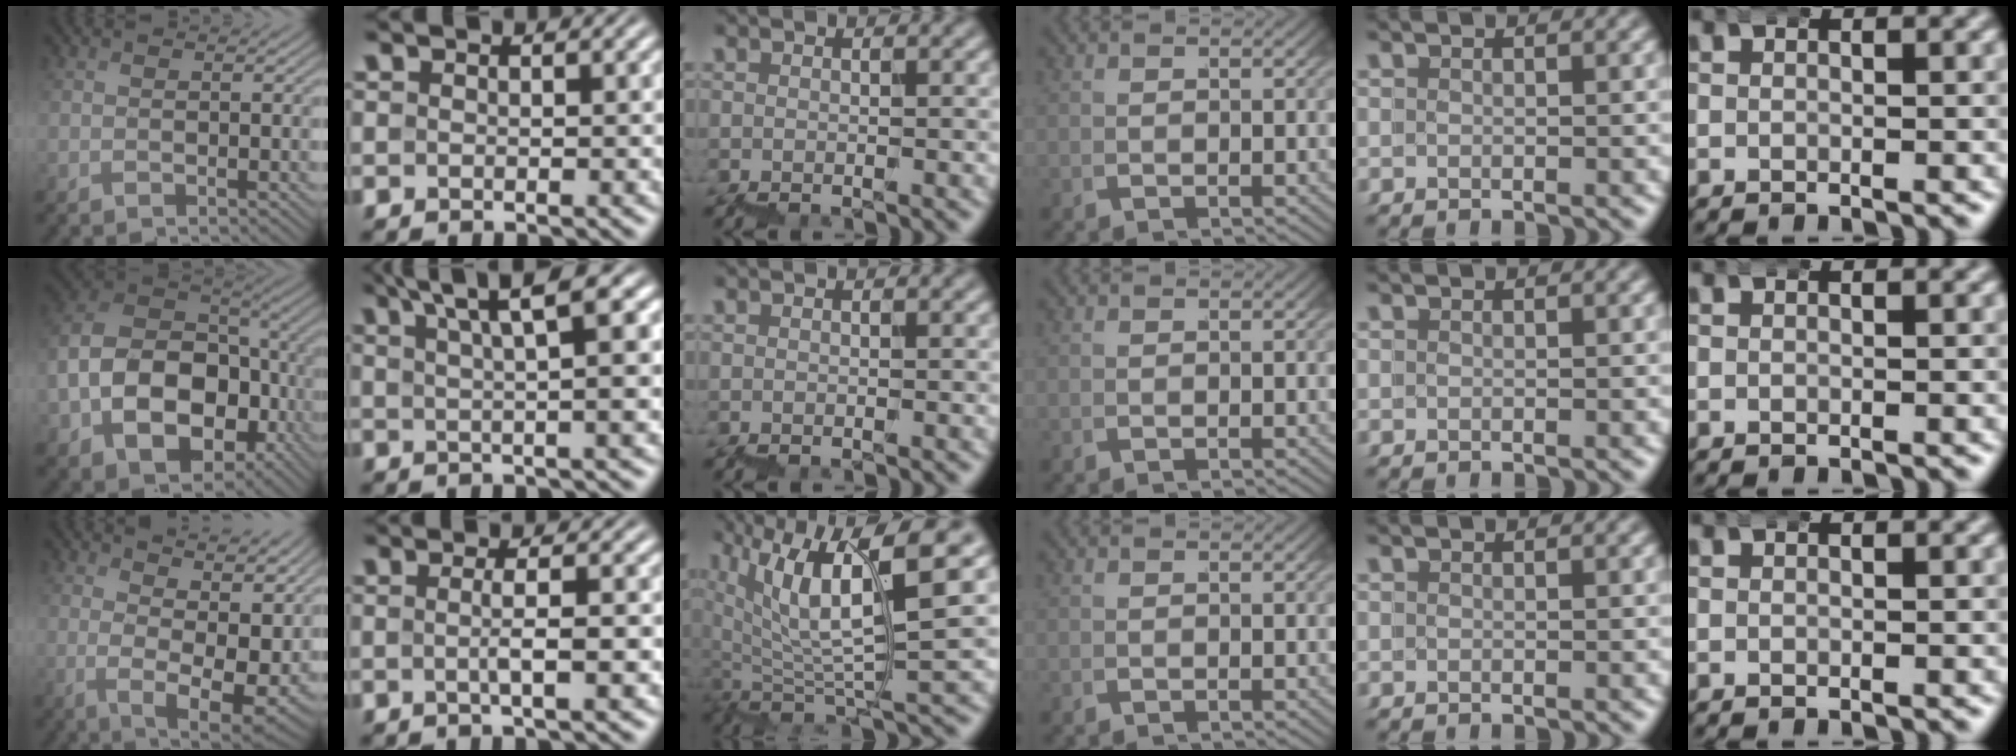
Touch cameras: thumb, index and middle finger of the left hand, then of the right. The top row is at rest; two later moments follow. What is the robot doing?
{"motion": "wrap", "object": "bubble wrap"}